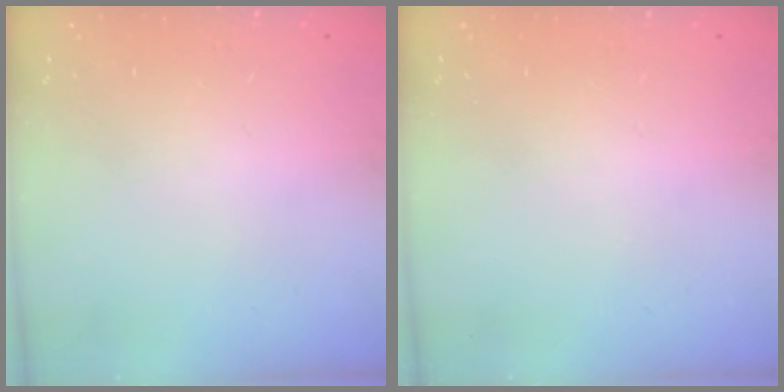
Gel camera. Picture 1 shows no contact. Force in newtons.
{"total": 0.0}